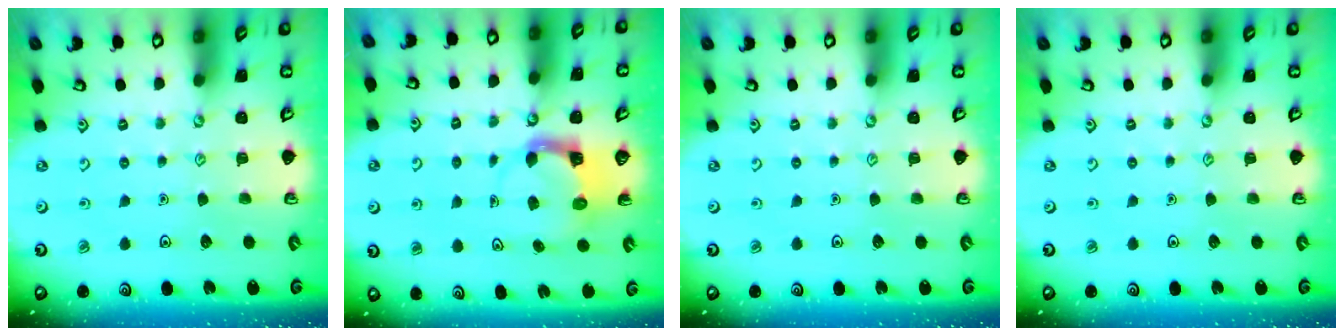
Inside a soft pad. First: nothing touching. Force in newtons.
{"total": 3.7, "press": 3.7, "slide": 0.4}
{"total": 0.0}
{"total": 0.0}